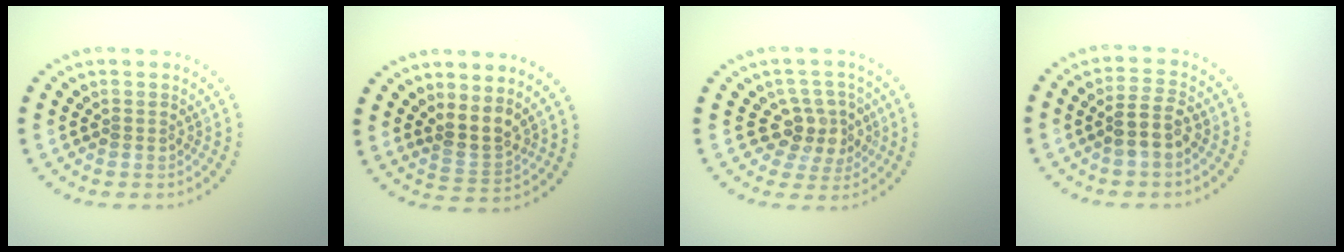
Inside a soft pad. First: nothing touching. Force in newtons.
{"total": 2.5, "press": 2.1, "slide": 1.3}
{"total": 3.4, "press": 2.8, "slide": 1.8}
{"total": 2.8, "press": 2.7, "slide": 0.7}